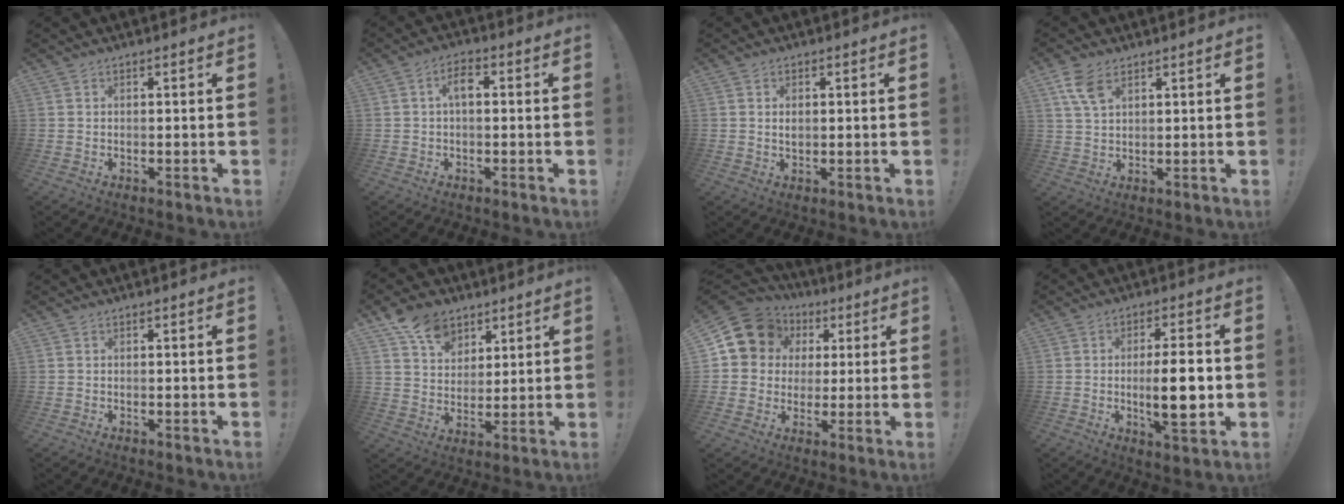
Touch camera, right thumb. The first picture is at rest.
{"total": 6.2, "force": [0.5, 3.3, 5.3], "torque": [-0.082, 0.008, 0.006]}
{"total": 1.7, "force": [0.4, 1.0, 1.3], "torque": [-0.014, -0.001, 0.003]}
{"total": 6.9, "force": [3.7, 3.6, 4.5], "torque": [-0.087, -0.013, 0.070]}
{"total": 0.0}
{"total": 12.1, "force": [7.6, 8.1, 4.8], "torque": [-0.067, -0.041, 0.147]}
{"total": 11.8, "force": [4.2, 10.4, 3.7], "torque": [-0.056, -0.019, 0.089]}
{"total": 12.4, "force": [-1.0, 2.7, 12.0], "torque": [-0.188, -0.011, -0.026]}